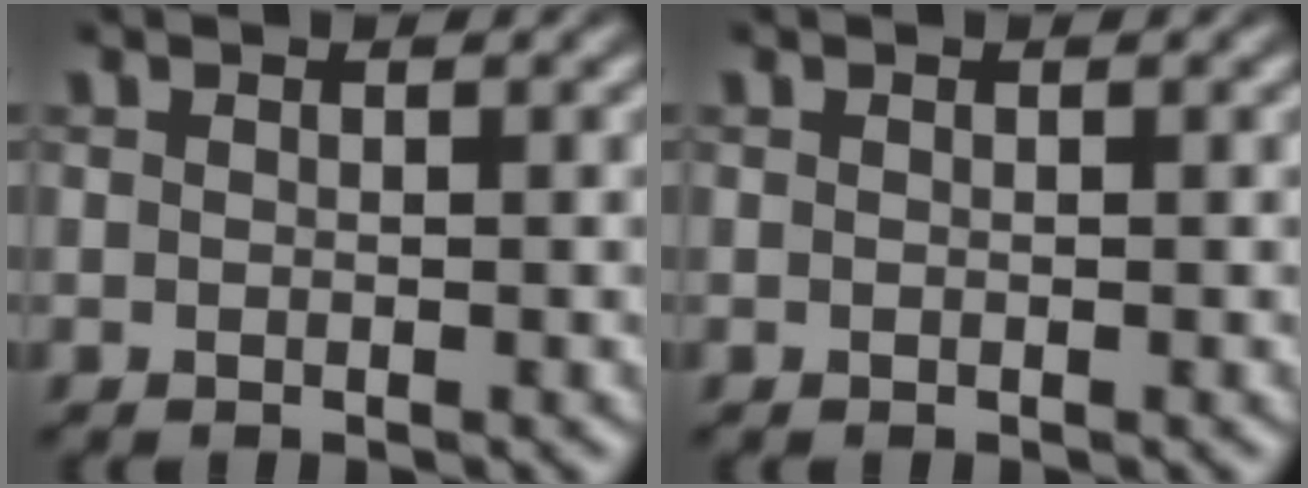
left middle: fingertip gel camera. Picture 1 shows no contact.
{"total": 0.0}